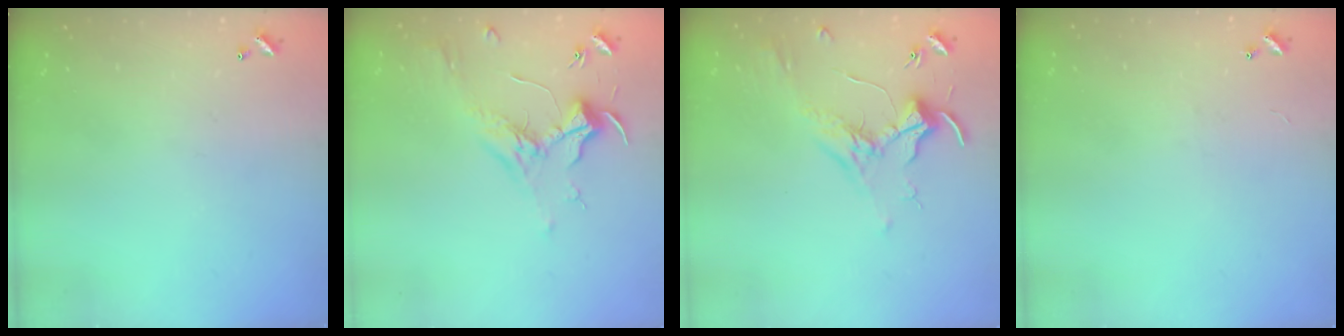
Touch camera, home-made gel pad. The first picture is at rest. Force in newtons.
{"total": 1.7, "press": 1.5, "slide": 0.8}
{"total": 1.7, "press": 1.6, "slide": 0.7}
{"total": 2.4, "press": 2.4, "slide": 0.3}